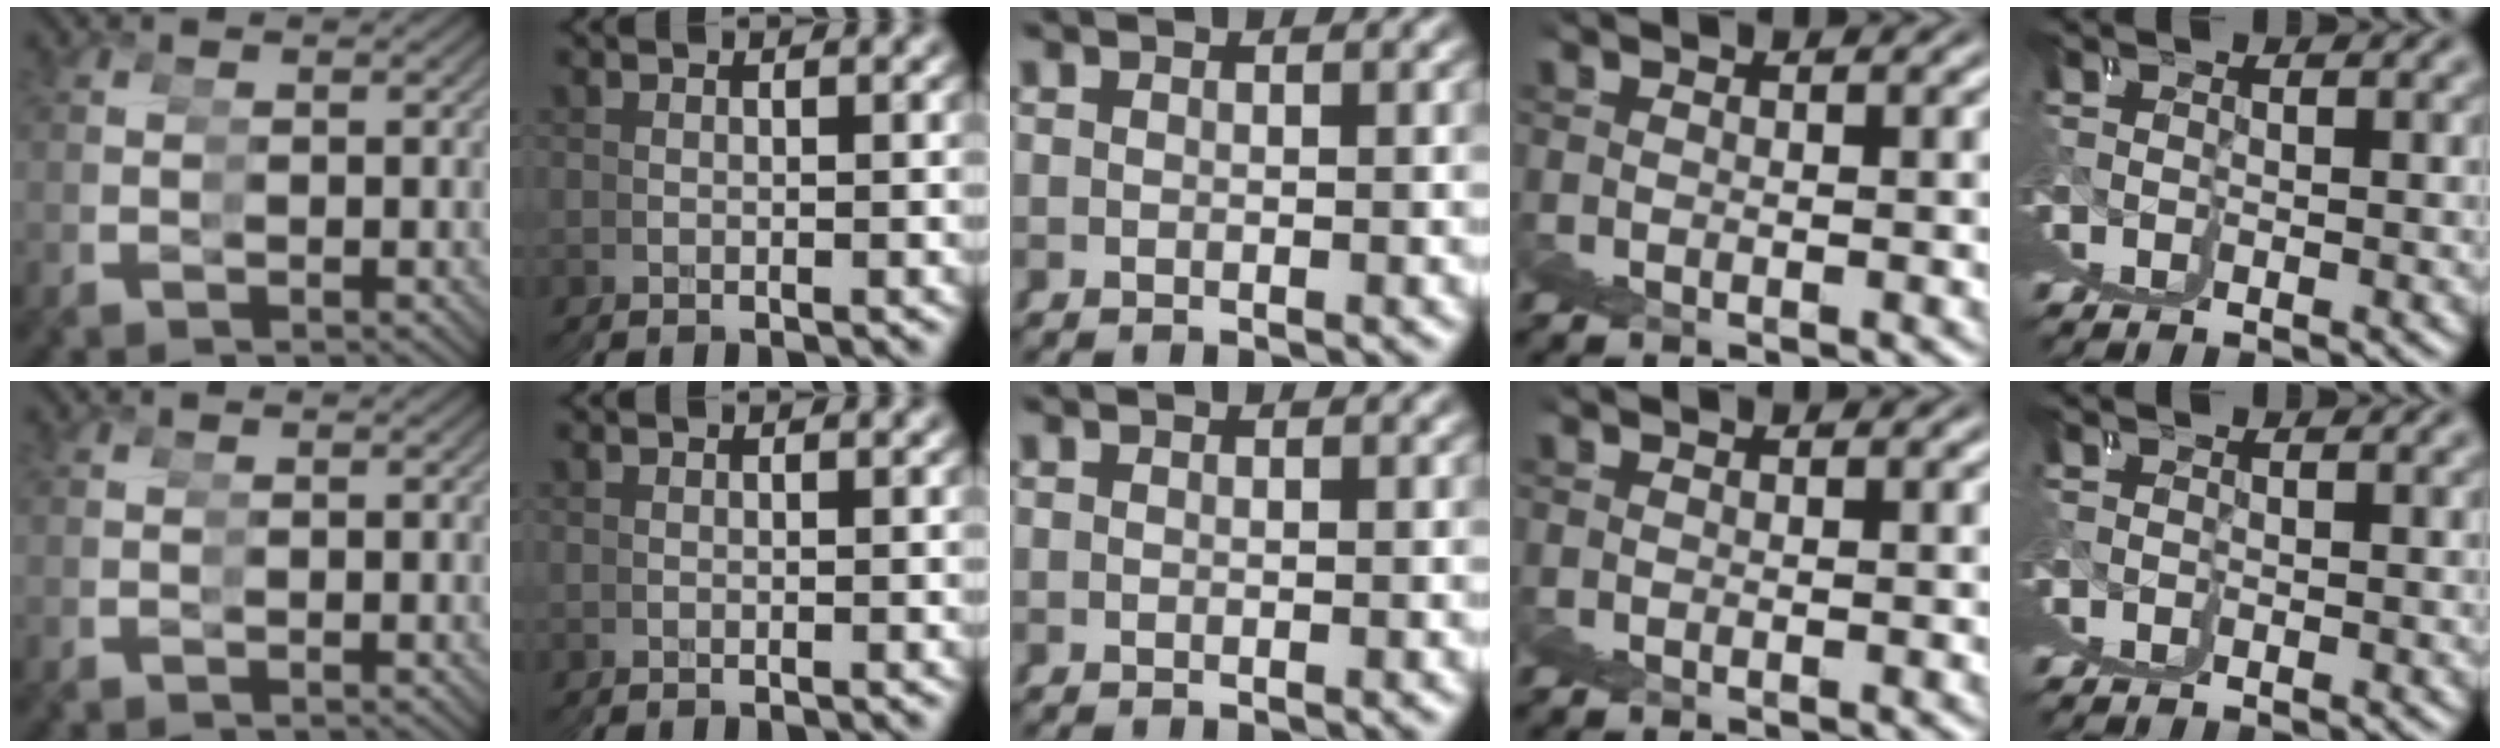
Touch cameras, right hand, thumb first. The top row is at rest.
{}